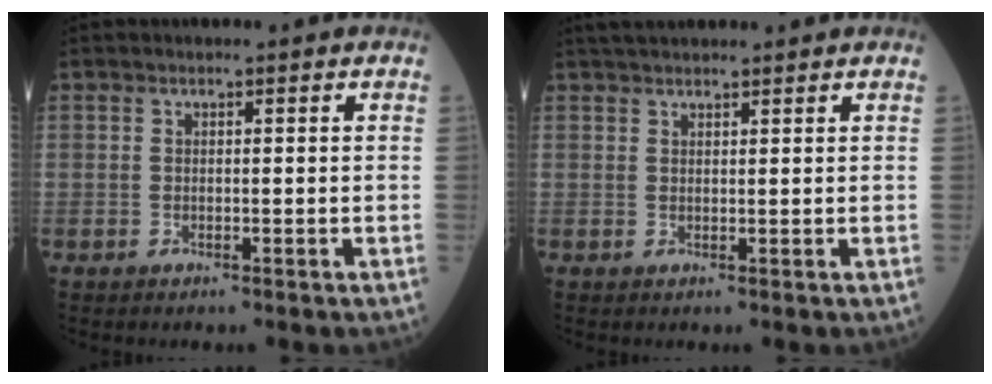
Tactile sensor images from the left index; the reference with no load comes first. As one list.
[{"total": 4.8, "force": [4.4, 0.7, 2.0], "torque": [-0.027, 0.038, 0.072]}]